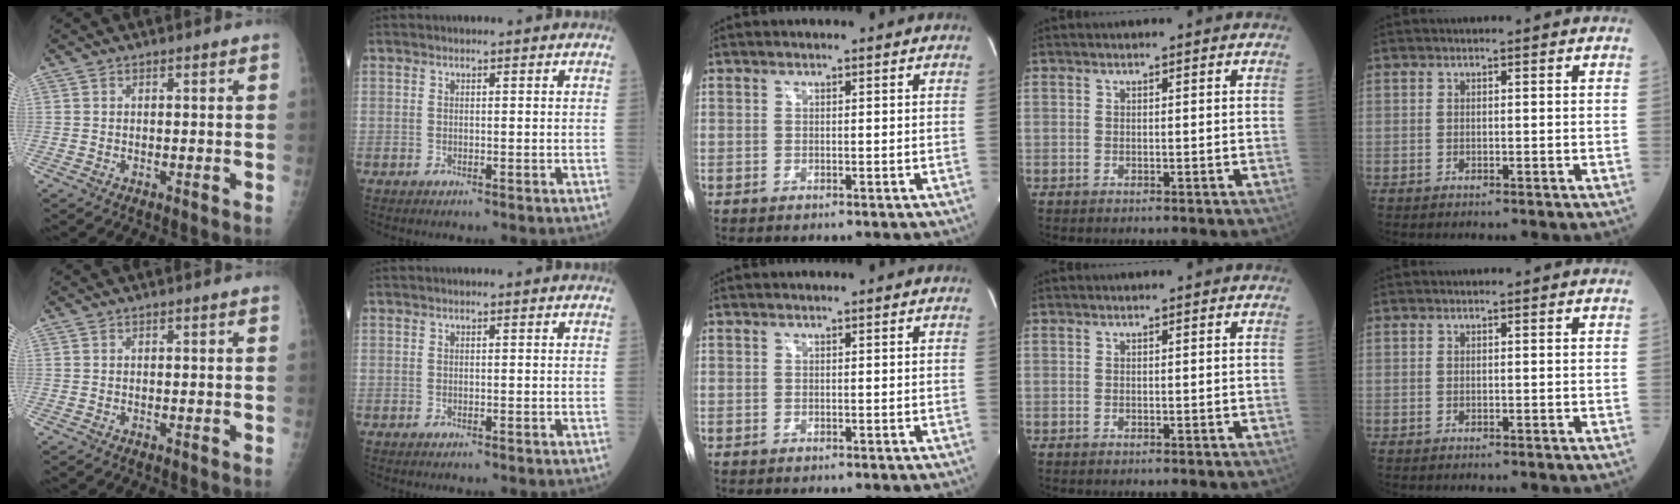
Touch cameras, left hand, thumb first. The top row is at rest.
{}